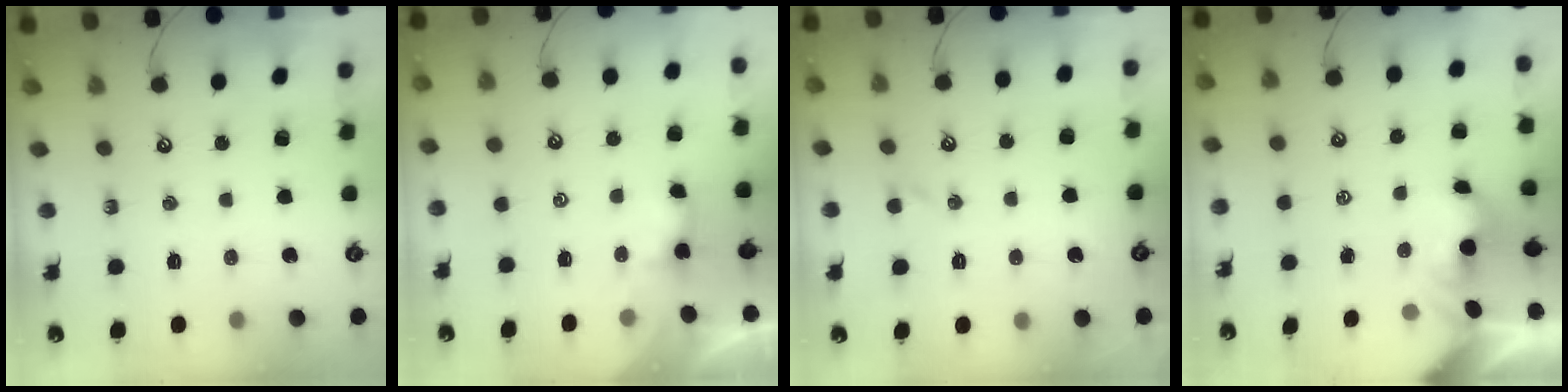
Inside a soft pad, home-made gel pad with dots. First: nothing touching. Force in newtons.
{"total": 2.9, "press": 2.9, "slide": 0.2}
{"total": 0.0}
{"total": 0.5, "press": 0.4, "slide": 0.4}